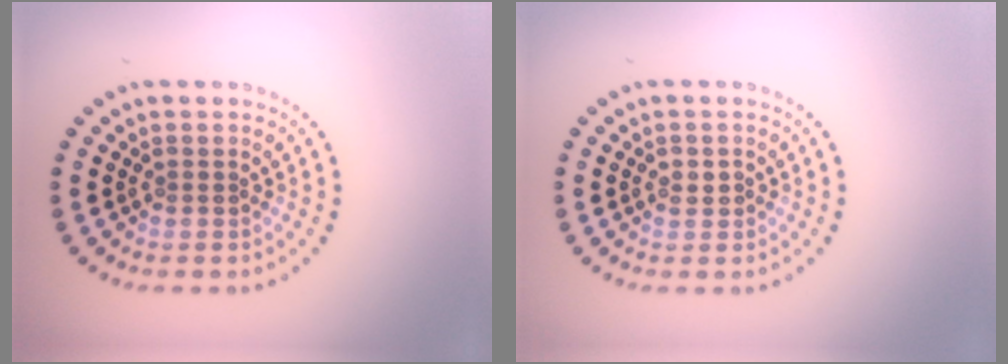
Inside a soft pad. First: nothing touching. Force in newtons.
{"total": 0.9, "press": 0.9, "slide": 0.2}